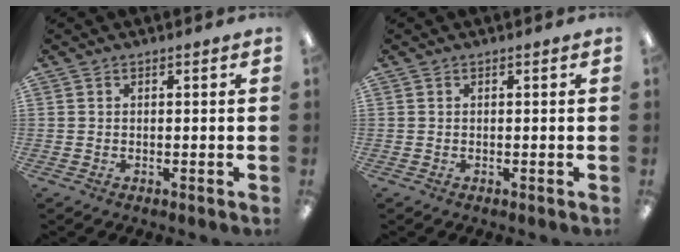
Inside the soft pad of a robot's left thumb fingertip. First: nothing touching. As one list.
[{"total": 0.0}]